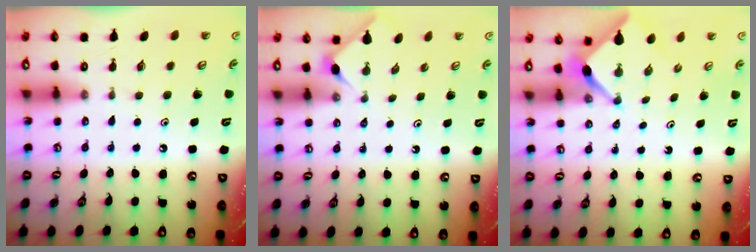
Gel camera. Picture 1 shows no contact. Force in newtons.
{"total": 2.7, "press": 2.7, "slide": 0.5}
{"total": 2.6, "press": 2.6, "slide": 0.3}